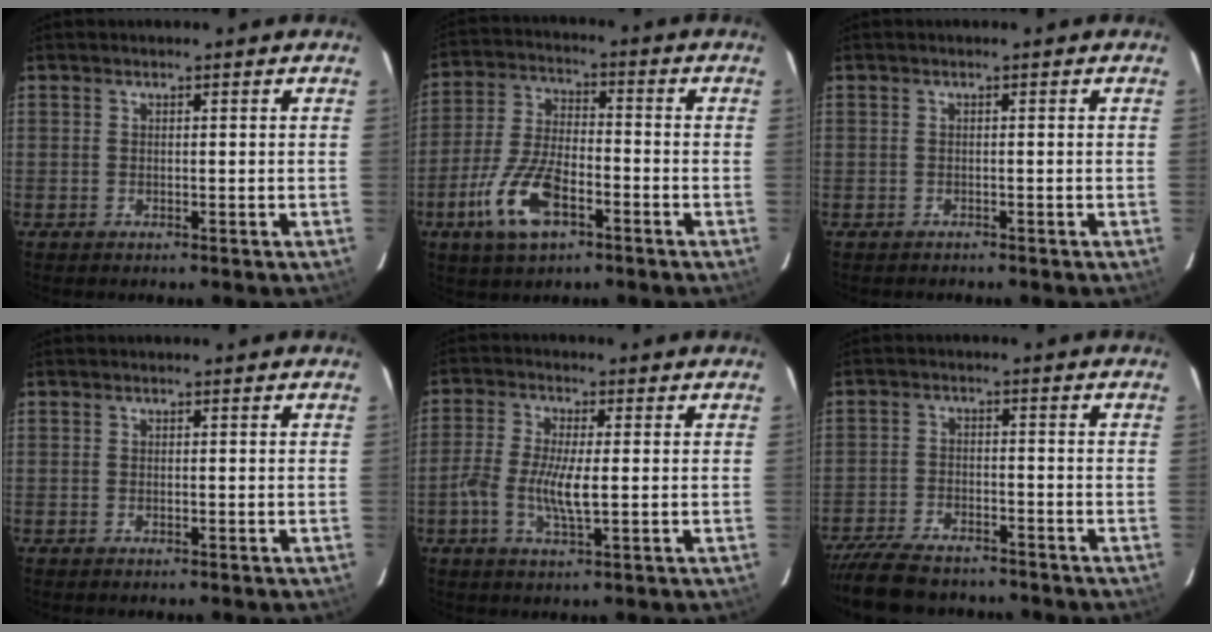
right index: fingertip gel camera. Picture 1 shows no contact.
{"total": 12.6, "force": [-6.2, 5.2, 9.6], "torque": [-0.211, -0.007, -0.115]}
{"total": 0.6, "force": [-0.6, 0.2, -0.1], "torque": [0.001, 0.004, -0.009]}
{"total": 0.0}
{"total": 7.1, "force": [-1.2, 1.8, 6.7], "torque": [-0.141, -0.001, -0.028]}
{"total": 12.3, "force": [-10.5, 4.1, 5.0], "torque": [-0.122, -0.017, -0.171]}